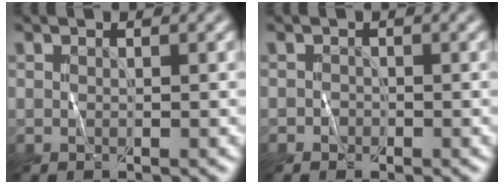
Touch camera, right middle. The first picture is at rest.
{"total": 0.6, "force": [-0.4, 0.4, -0.1], "torque": [0.006, -0.001, -0.008]}